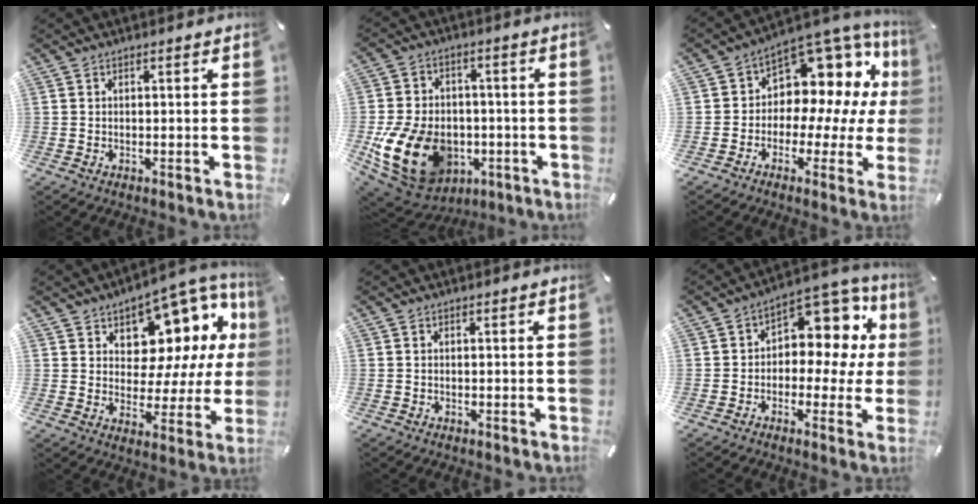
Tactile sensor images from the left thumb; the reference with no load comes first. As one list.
[{"total": 18.2, "force": [-4.4, 13.7, 11.2], "torque": [-0.231, 0.016, -0.064]}, {"total": 9.4, "force": [4.4, 7.0, 4.6], "torque": [-0.077, -0.062, 0.081]}, {"total": 11.0, "force": [7.1, 7.3, 4.2], "torque": [-0.053, -0.075, 0.127]}, {"total": 0.0}, {"total": 10.7, "force": [3.2, 7.2, 7.3], "torque": [-0.093, -0.036, 0.053]}]